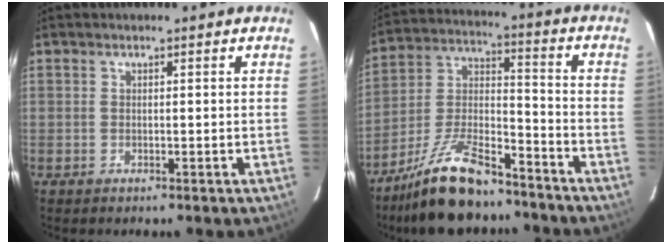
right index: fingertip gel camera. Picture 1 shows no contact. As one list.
[{"total": 16.8, "force": [-12.9, 5.5, 9.2], "torque": [-0.192, 0.007, -0.229]}]